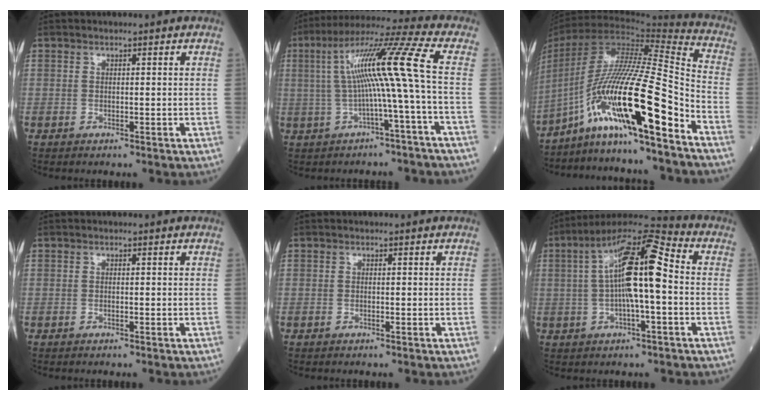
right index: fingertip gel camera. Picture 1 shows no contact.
{"total": 12.9, "force": [0.1, -1.6, 12.8], "torque": [-0.231, 0.031, 0.002]}
{"total": 23.8, "force": [-12.8, 1.7, 20.0], "torque": [-0.378, -0.013, -0.226]}
{"total": 0.0}
{"total": 0.0}
{"total": 14.4, "force": [0.9, 2.8, 14.1], "torque": [-0.259, 0.035, 0.010]}